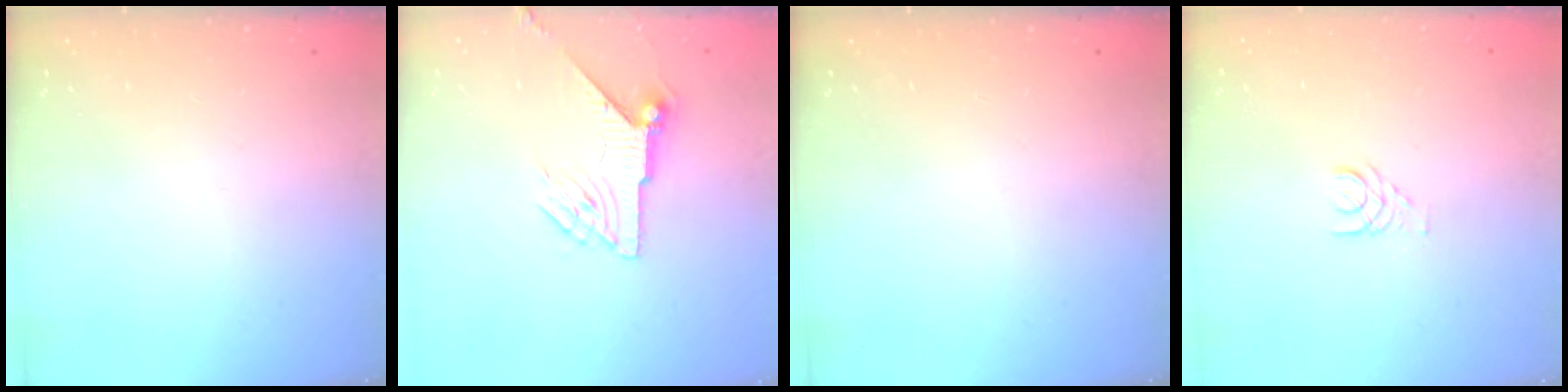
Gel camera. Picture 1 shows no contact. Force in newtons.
{"total": 7.3, "press": 7.3, "slide": 0.7}
{"total": 0.0}
{"total": 1.4, "press": 1.4, "slide": 0.2}